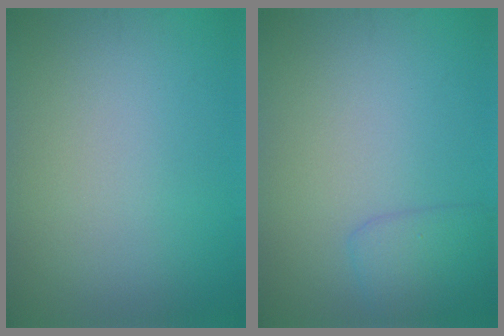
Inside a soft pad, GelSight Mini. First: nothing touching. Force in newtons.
{"total": 2.2, "press": 2.2, "slide": 0.2}